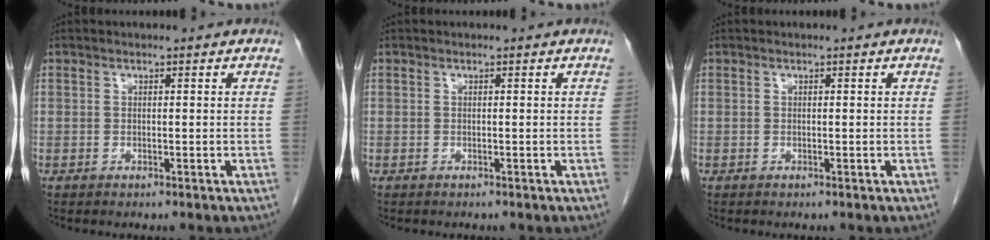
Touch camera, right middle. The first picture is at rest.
{"total": 0.0}
{"total": 0.0}